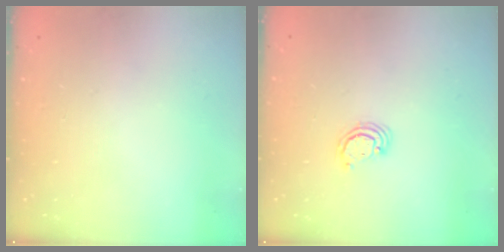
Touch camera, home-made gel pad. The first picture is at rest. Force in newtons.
{"total": 2.6, "press": 2.5, "slide": 0.3}